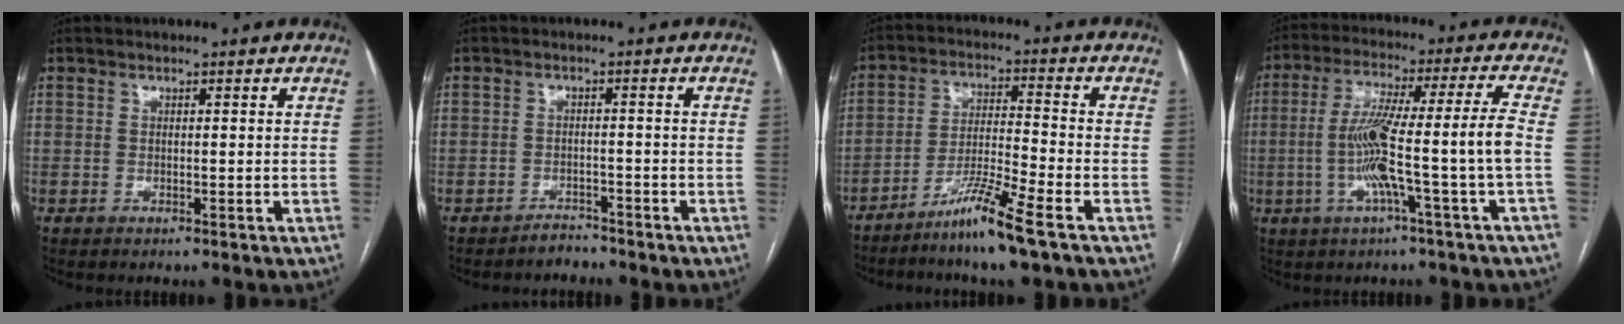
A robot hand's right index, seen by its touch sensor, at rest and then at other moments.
{"total": 2.1, "force": [-1.9, 0.7, -0.5], "torque": [0.012, 0.000, -0.029]}
{"total": 8.5, "force": [-5.9, -1.0, 6.0], "torque": [-0.115, -0.022, -0.114]}
{"total": 12.5, "force": [-2.8, -1.7, 12.1], "torque": [-0.224, 0.014, -0.051]}